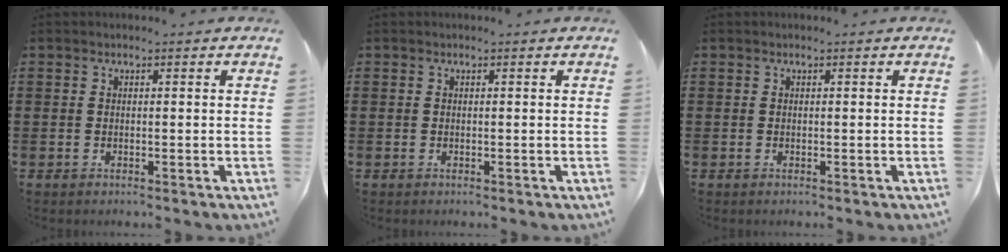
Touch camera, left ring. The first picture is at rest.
{"total": 0.0}
{"total": 0.0}